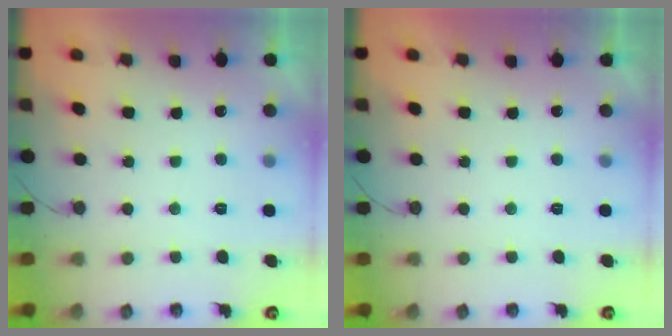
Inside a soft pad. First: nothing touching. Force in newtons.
{"total": 1.8, "press": 1.8, "slide": 0.0}